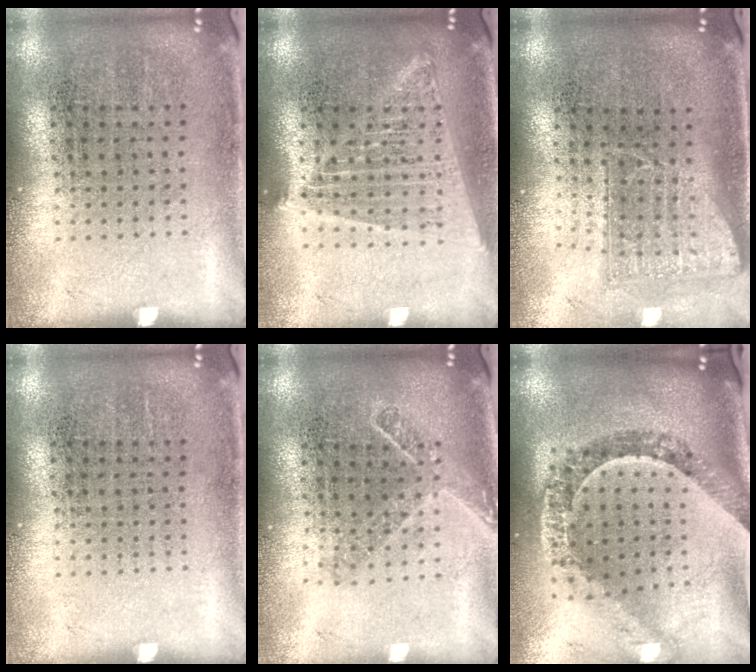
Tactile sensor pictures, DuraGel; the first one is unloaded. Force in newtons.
{"total": 1.7, "press": 1.5, "slide": 0.8}
{"total": 1.7, "press": 1.3, "slide": 1.1}
{"total": 0.0}
{"total": 1.6, "press": 1.2, "slide": 1.0}
{"total": 1.7, "press": 1.5, "slide": 0.9}